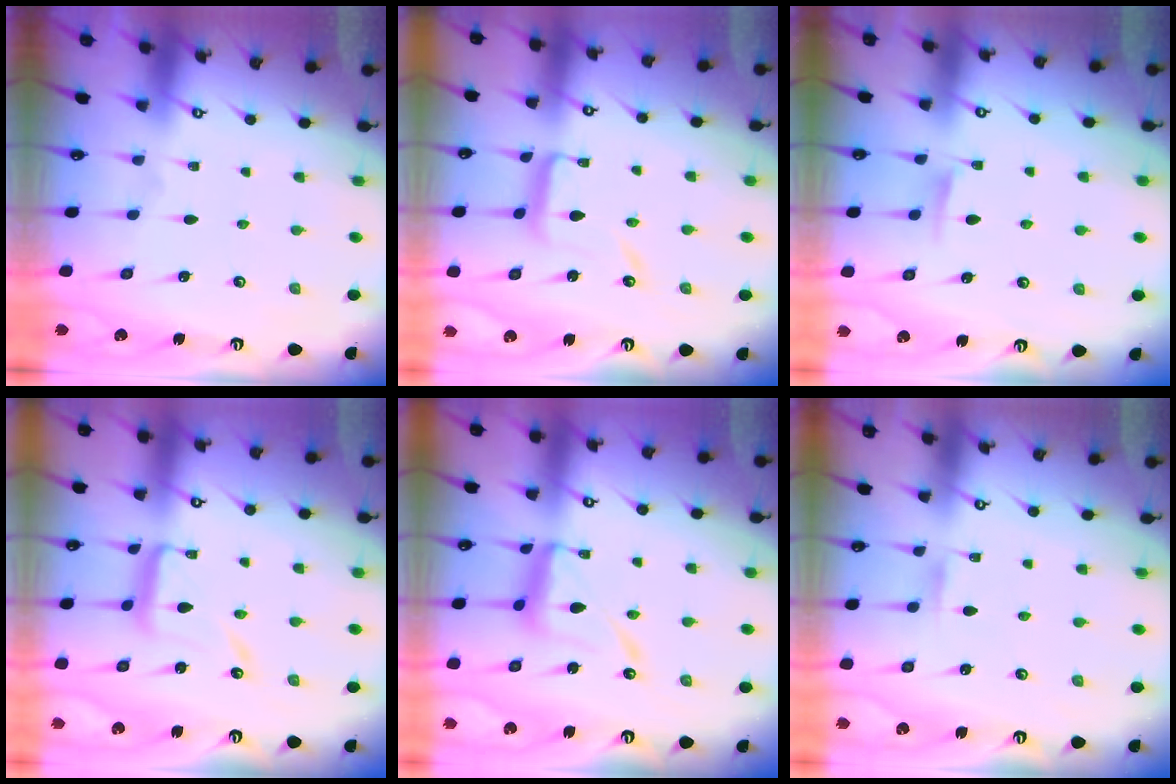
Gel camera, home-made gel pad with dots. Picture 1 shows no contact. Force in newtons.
{"total": 11.1, "press": 11.0, "slide": 0.9}
{"total": 5.7, "press": 5.6, "slide": 0.9}
{"total": 11.5, "press": 11.5, "slide": 1.1}
{"total": 13.5, "press": 13.5, "slide": 1.1}
{"total": 1.3, "press": 1.3, "slide": 0.1}